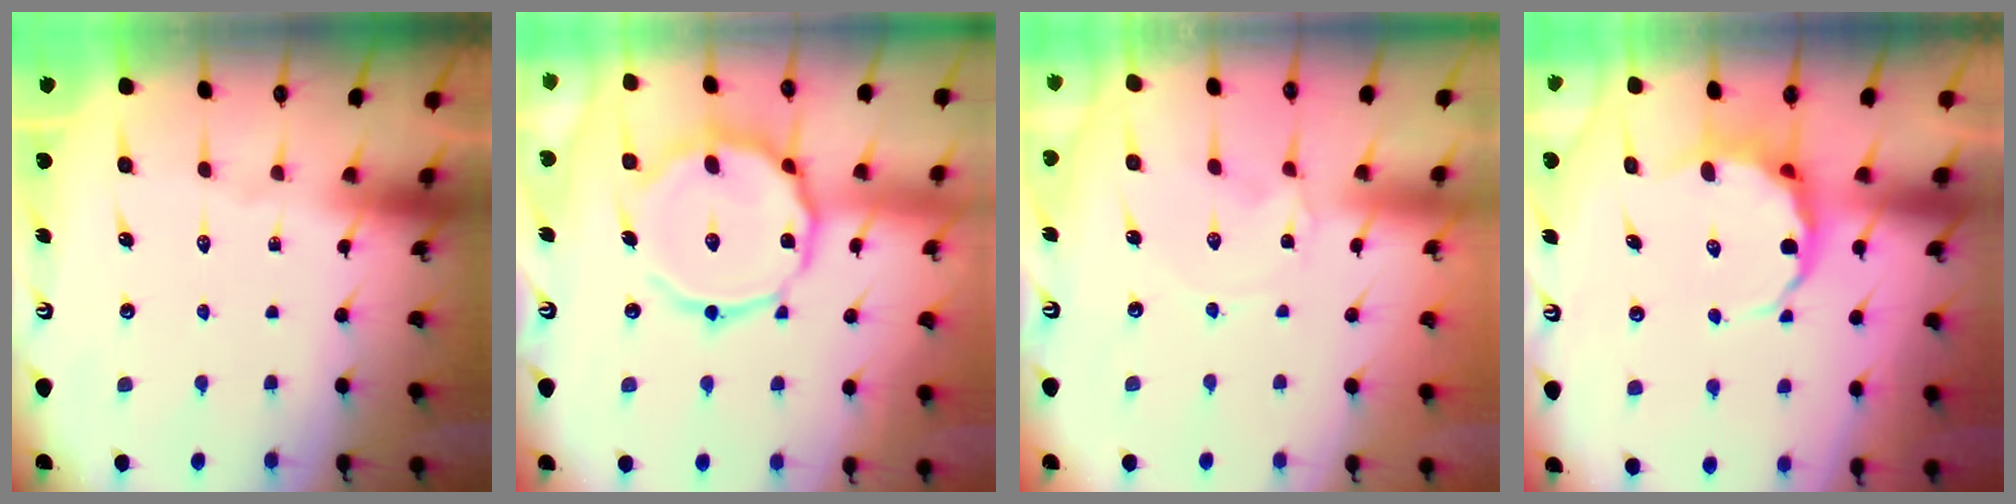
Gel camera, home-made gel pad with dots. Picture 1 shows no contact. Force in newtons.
{"total": 16.2, "press": 16.2, "slide": 1.1}
{"total": 2.1, "press": 2.1, "slide": 0.1}
{"total": 7.1, "press": 6.8, "slide": 1.8}